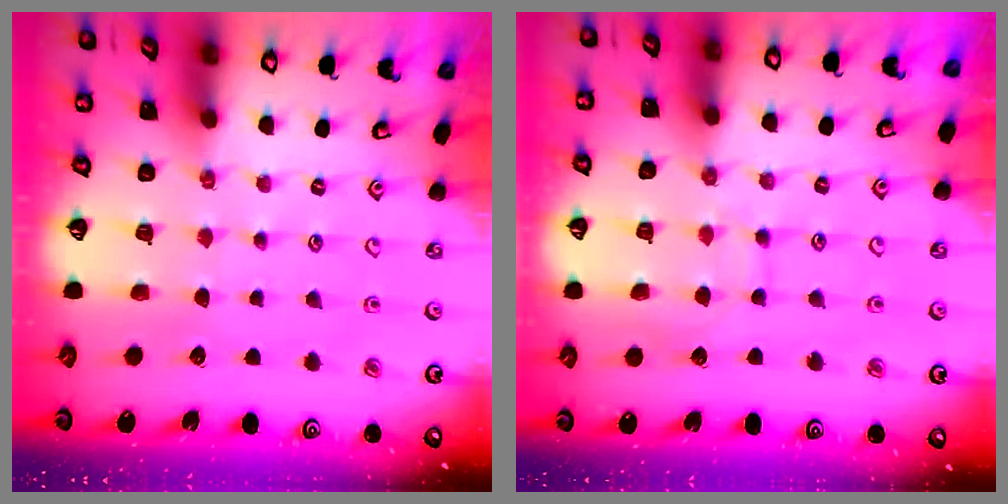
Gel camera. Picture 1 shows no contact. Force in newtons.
{"total": 7.8, "press": 7.7, "slide": 0.6}